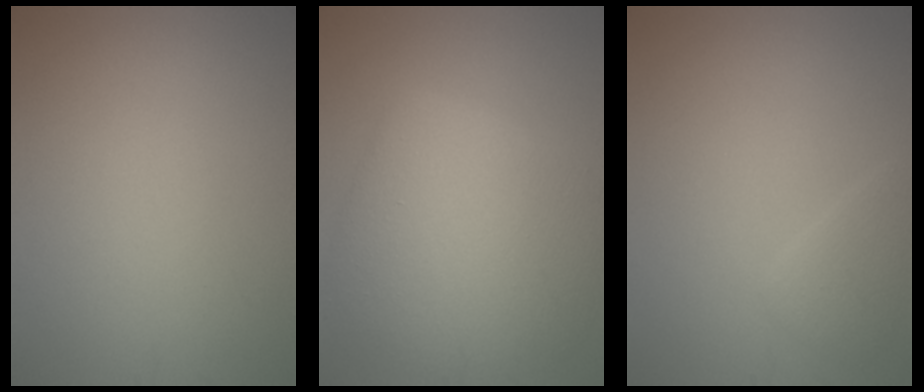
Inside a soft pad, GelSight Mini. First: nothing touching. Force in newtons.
{"total": 8.8, "press": 8.8, "slide": 0.3}
{"total": 1.6, "press": 1.6, "slide": 0.1}